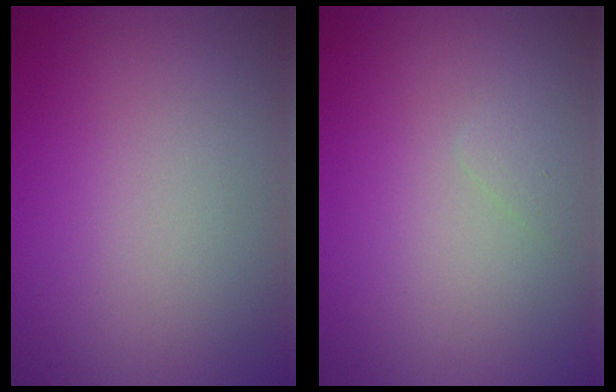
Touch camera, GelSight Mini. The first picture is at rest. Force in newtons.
{"total": 0.6, "press": 0.6, "slide": 0.1}